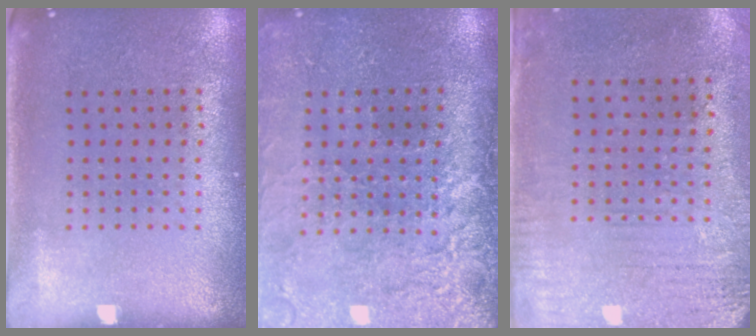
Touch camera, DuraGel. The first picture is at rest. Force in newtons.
{"total": 4.4, "press": 3.6, "slide": 2.5}
{"total": 3.2, "press": 2.5, "slide": 1.9}